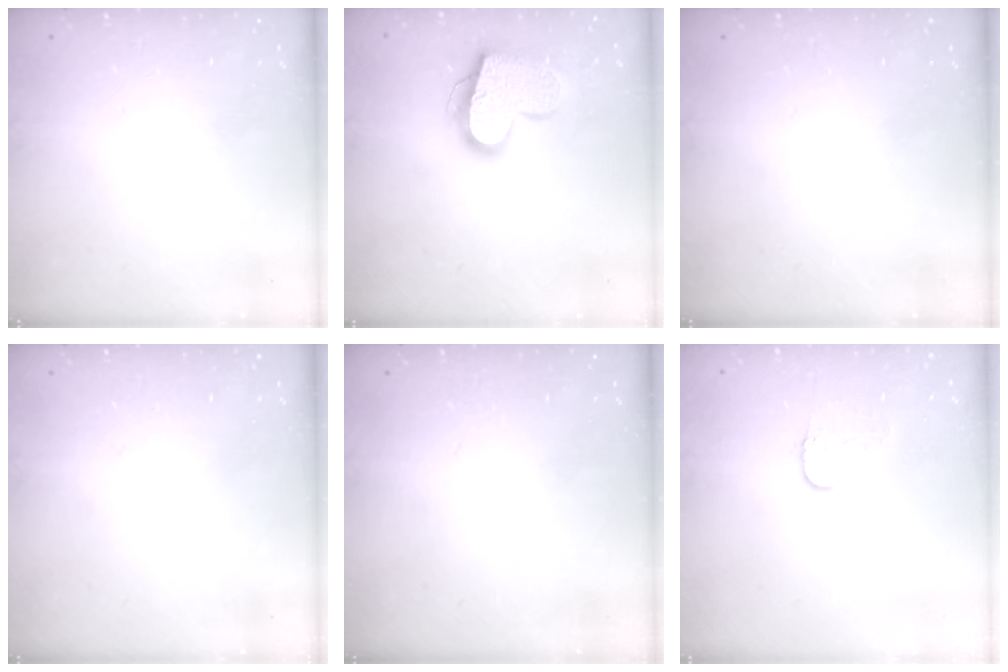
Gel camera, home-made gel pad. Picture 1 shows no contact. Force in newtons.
{"total": 17.9, "press": 17.9, "slide": 1.3}
{"total": 0.0}
{"total": 0.0}
{"total": 0.0}
{"total": 5.8, "press": 5.8, "slide": 0.5}